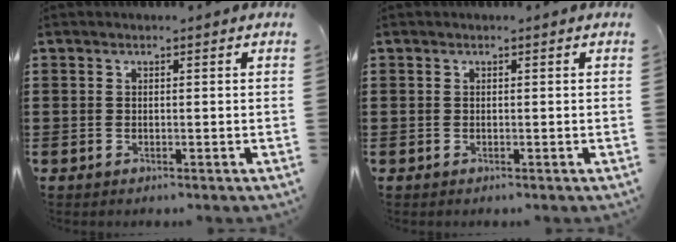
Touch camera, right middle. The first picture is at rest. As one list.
[{"total": 0.0}]